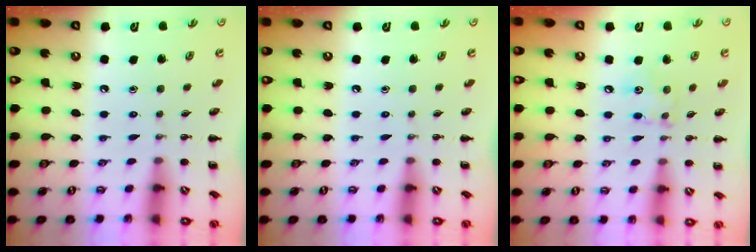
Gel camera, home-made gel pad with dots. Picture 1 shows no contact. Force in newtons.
{"total": 0.0}
{"total": 5.9, "press": 5.9, "slide": 0.3}